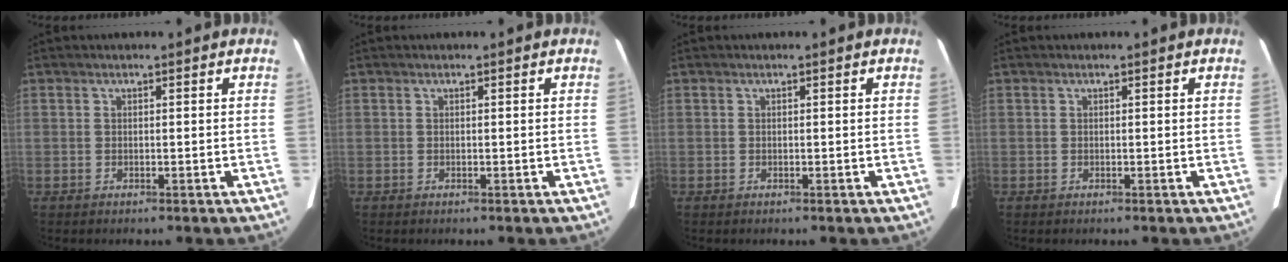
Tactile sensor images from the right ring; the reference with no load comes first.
{"total": 0.0}
{"total": 0.0}
{"total": 0.0}